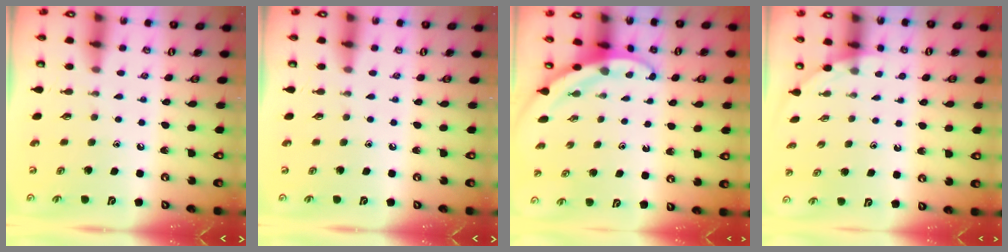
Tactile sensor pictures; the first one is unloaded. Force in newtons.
{"total": 0.0}
{"total": 3.5, "press": 3.5, "slide": 0.2}
{"total": 0.9, "press": 0.9, "slide": 0.2}